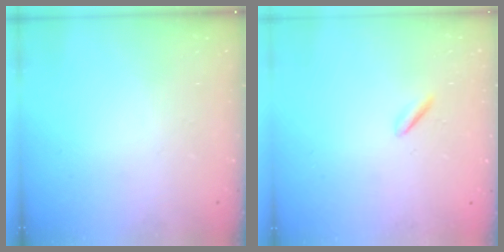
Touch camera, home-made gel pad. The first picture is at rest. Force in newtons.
{"total": 0.0}